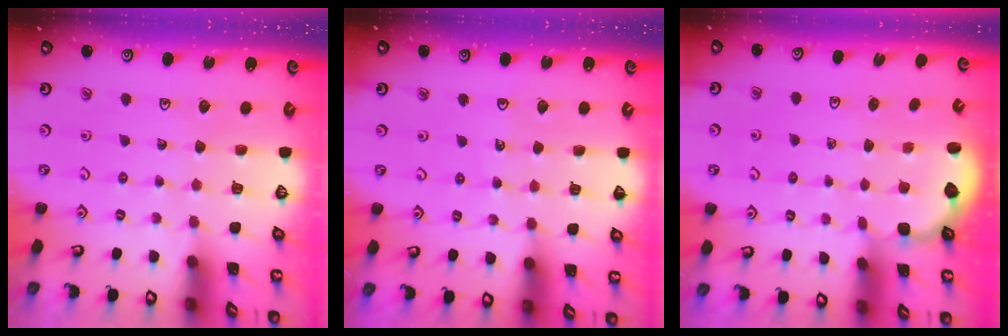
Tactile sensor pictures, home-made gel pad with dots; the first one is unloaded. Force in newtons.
{"total": 2.5, "press": 2.5, "slide": 0.2}
{"total": 2.1, "press": 1.4, "slide": 1.5}